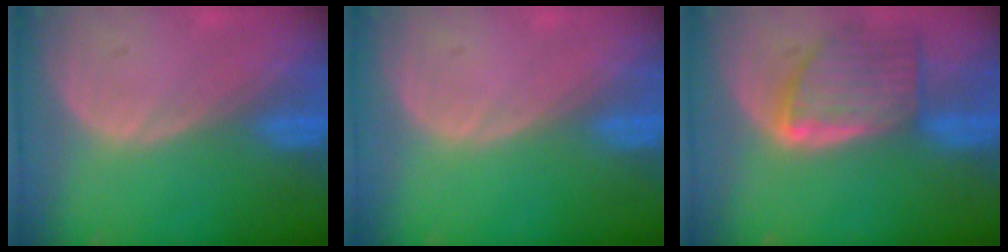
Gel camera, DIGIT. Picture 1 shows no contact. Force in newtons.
{"total": 0.0}
{"total": 7.9, "press": 7.2, "slide": 3.3}